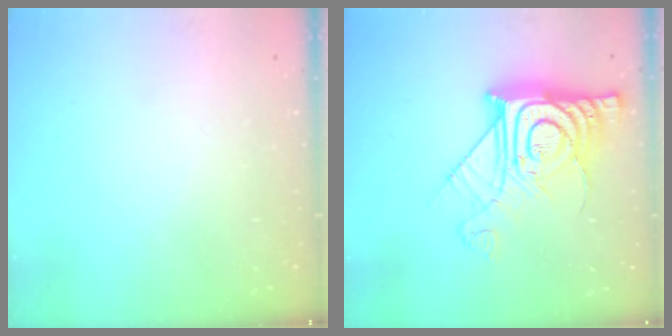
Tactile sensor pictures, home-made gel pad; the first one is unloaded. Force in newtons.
{"total": 18.3, "press": 18.3, "slide": 1.4}